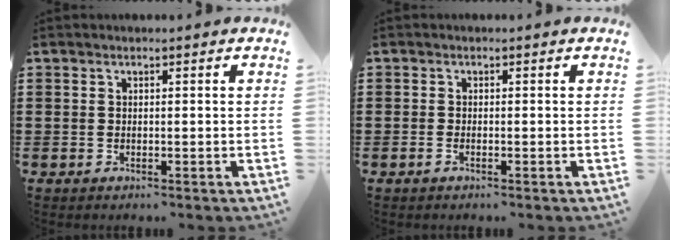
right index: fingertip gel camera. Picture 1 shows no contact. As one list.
[{"total": 0.6, "force": [-0.4, 0.1, 0.5], "torque": [-0.010, -0.003, -0.007]}]